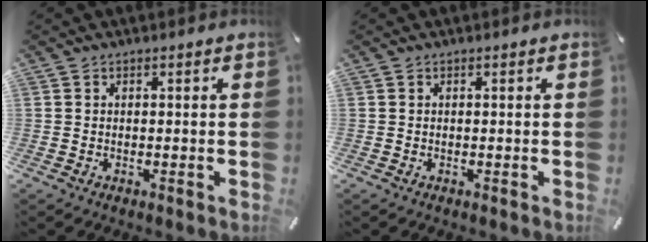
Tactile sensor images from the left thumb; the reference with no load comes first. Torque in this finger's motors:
{"motor_torque": [-0.02, 0.02, 0.05, 0.10, 0.00]}